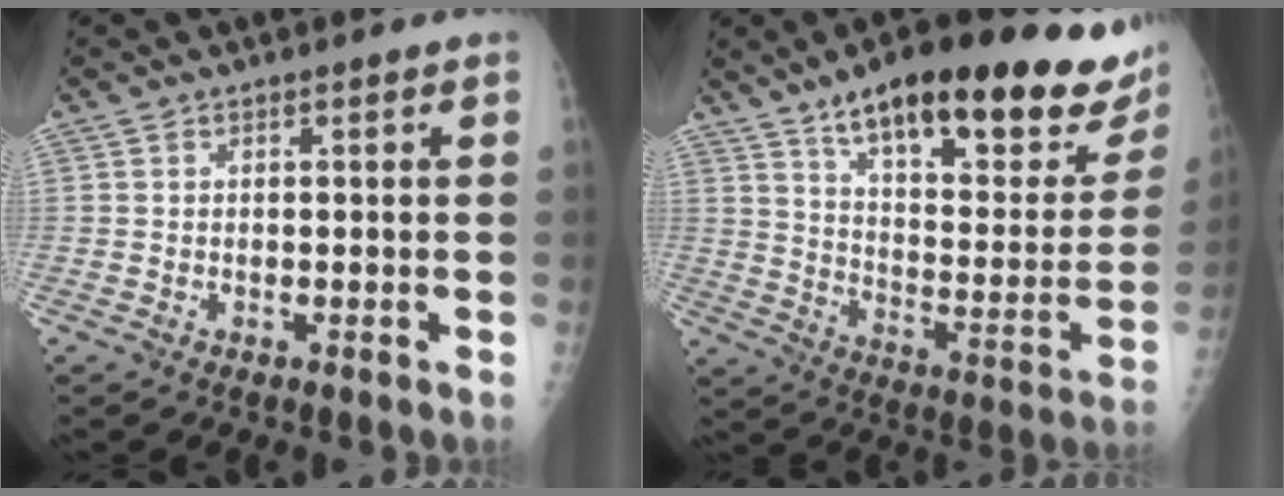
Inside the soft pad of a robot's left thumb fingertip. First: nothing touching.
{"total": 31.2, "force": [20.4, 8.8, 21.9], "torque": [-0.273, -0.063, 0.292]}